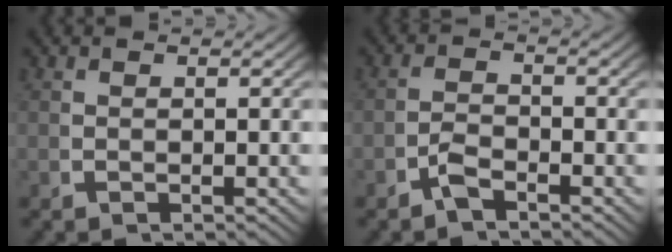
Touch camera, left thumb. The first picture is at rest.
{"total": 1.9, "force": [-1.6, 0.7, 0.8], "torque": [-0.014, -0.003, -0.033]}